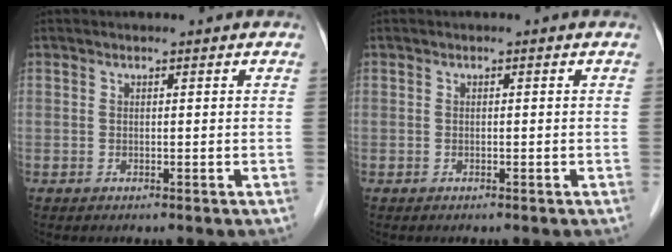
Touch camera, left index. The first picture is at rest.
{"total": 0.0}